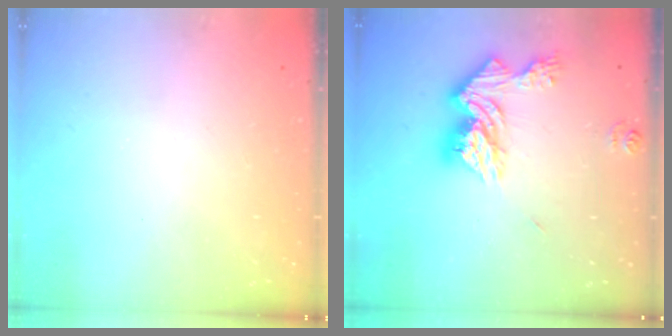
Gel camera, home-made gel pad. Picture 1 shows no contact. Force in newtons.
{"total": 14.7, "press": 14.7, "slide": 1.2}